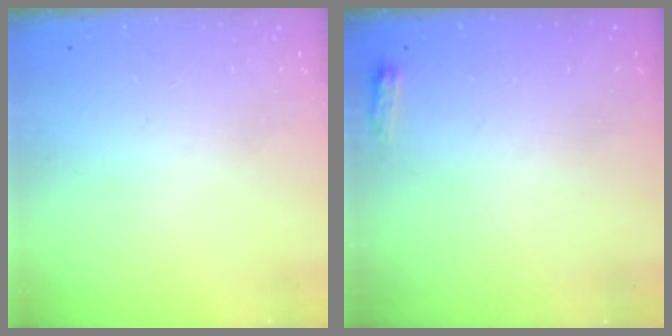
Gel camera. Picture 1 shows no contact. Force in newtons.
{"total": 2.6, "press": 2.6, "slide": 0.4}